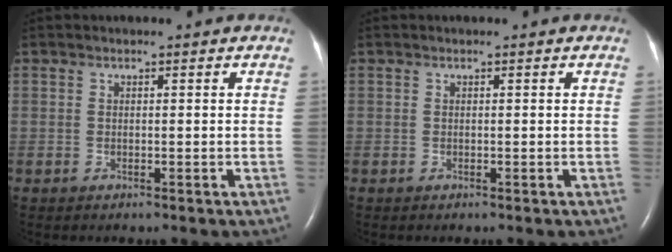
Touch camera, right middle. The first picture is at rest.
{"total": 0.0}